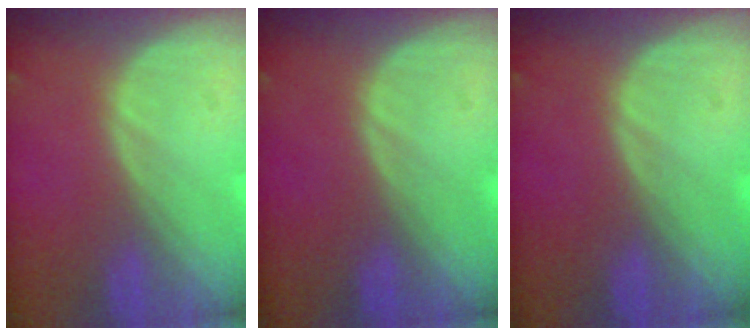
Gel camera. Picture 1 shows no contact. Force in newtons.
{"total": 0.0}
{"total": 0.0}